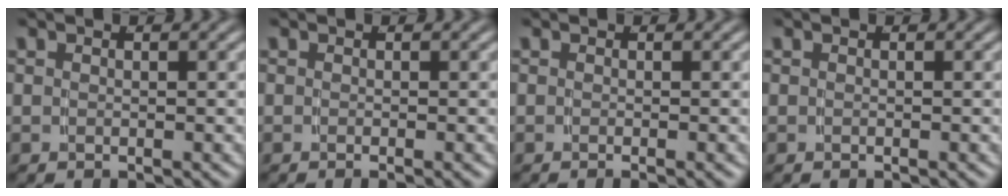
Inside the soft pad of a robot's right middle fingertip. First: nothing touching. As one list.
[{"total": 0.8, "force": [-0.5, -0.4, 0.4], "torque": [0.002, 0.001, -0.009]}, {"total": 0.8, "force": [-0.5, -0.4, 0.4], "torque": [0.000, 0.000, -0.009]}, {"total": 0.0}]